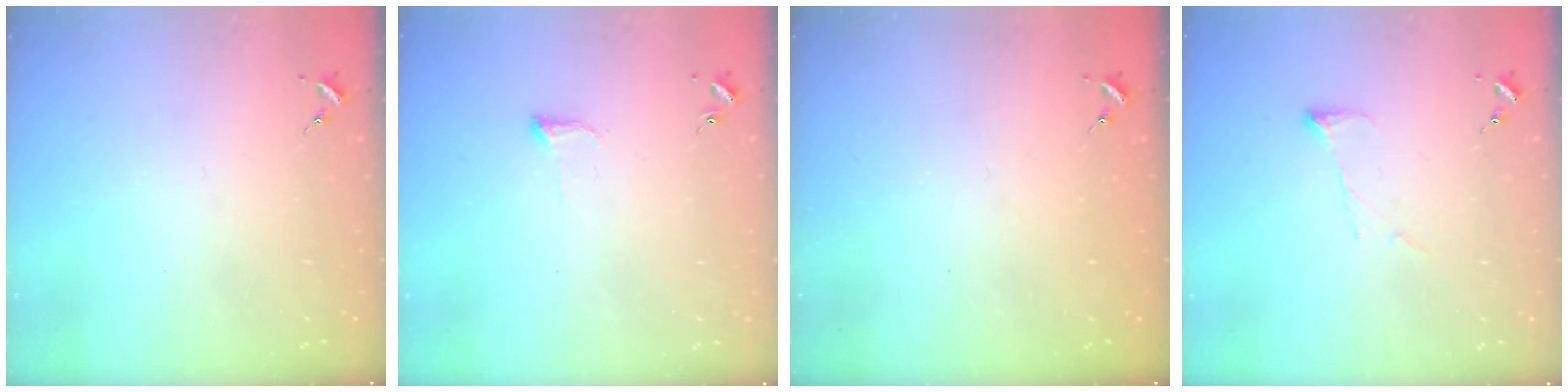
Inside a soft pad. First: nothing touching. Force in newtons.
{"total": 4.5, "press": 4.5, "slide": 0.6}
{"total": 0.7, "press": 0.7, "slide": 0.1}
{"total": 6.7, "press": 6.6, "slide": 0.8}